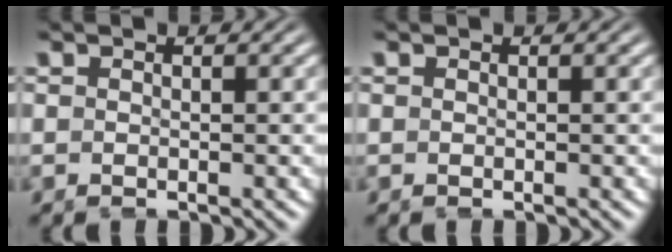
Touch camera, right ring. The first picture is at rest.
{"total": 0.0}